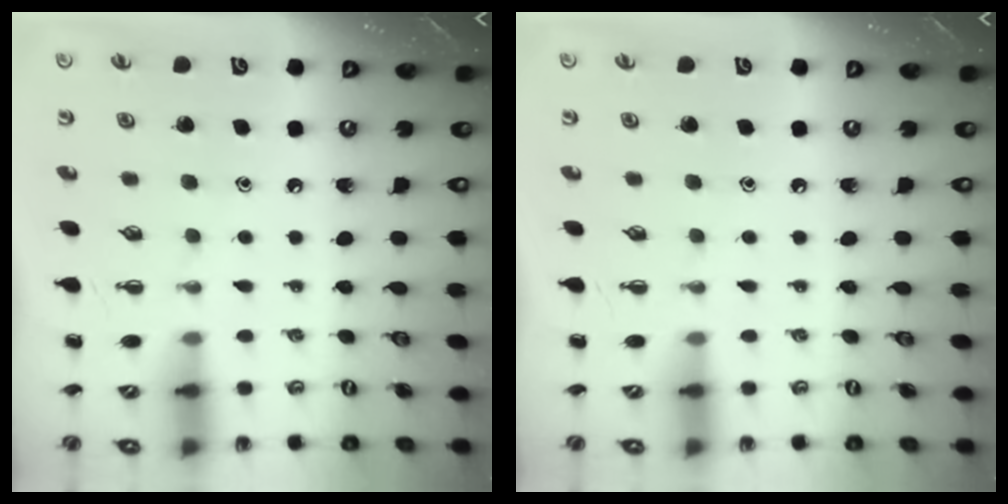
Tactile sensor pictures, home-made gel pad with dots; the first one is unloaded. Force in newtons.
{"total": 0.0}